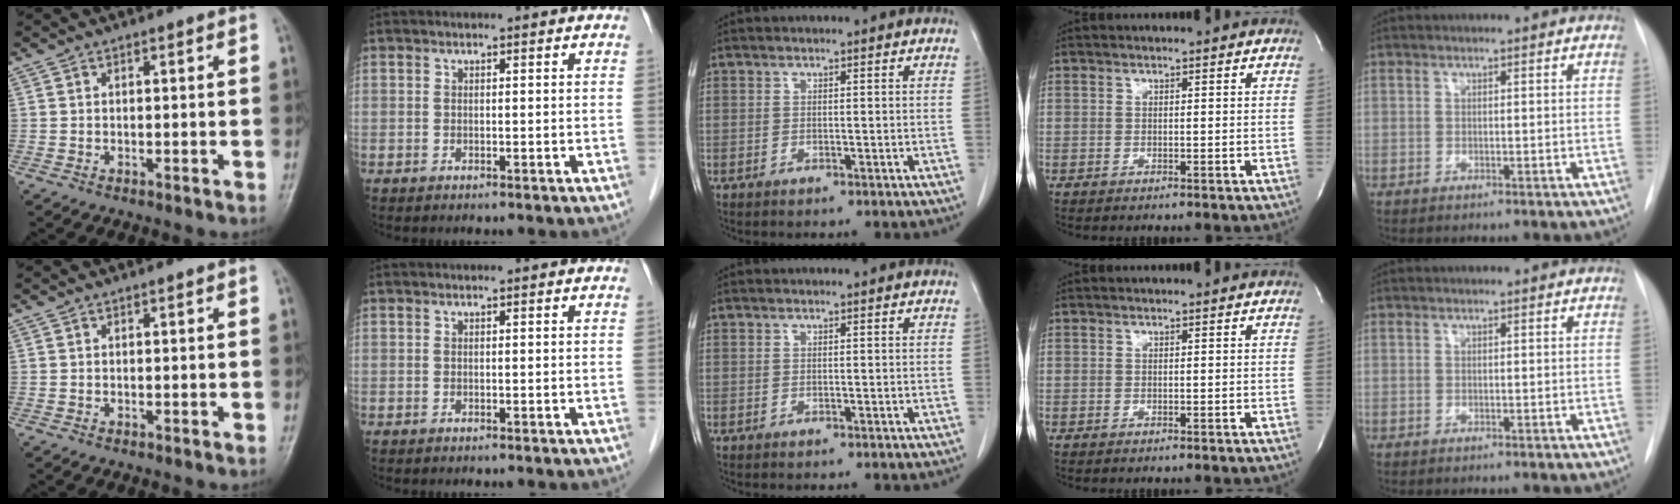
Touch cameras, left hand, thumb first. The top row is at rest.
{}